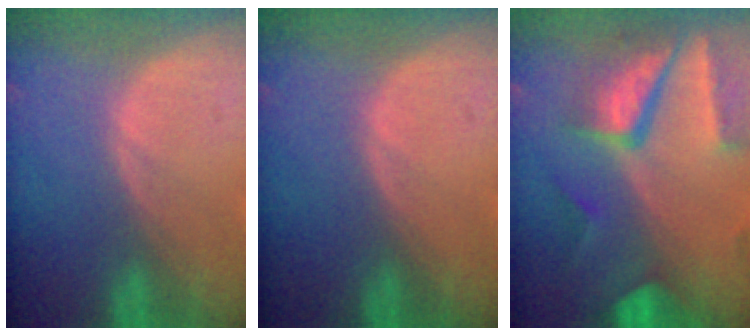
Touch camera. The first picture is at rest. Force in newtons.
{"total": 0.0}
{"total": 10.2, "press": 8.6, "slide": 5.4}